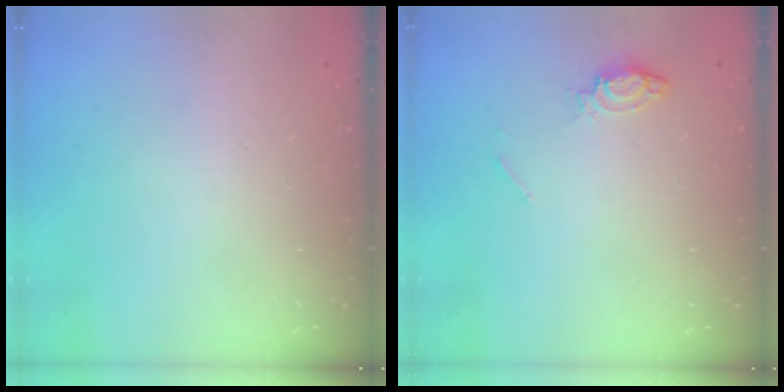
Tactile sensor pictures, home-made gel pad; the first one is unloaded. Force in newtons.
{"total": 7.6, "press": 7.6, "slide": 0.8}